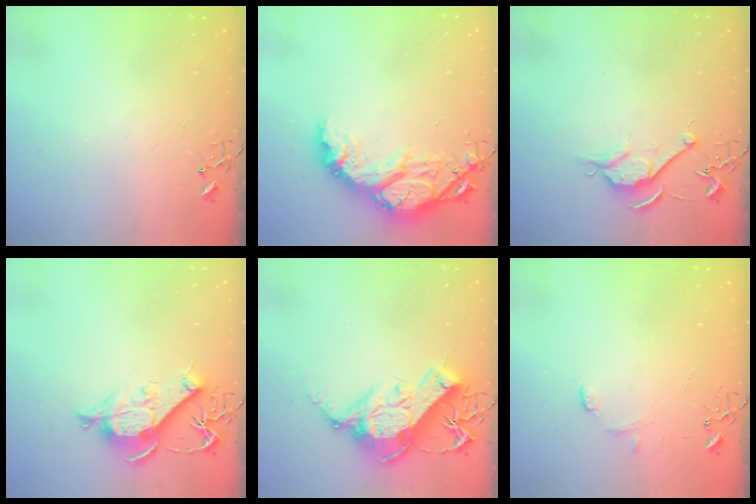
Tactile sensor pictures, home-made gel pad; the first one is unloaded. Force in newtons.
{"total": 17.4, "press": 17.4, "slide": 1.3}
{"total": 8.0, "press": 8.0, "slide": 0.7}
{"total": 10.6, "press": 10.5, "slide": 1.1}
{"total": 16.9, "press": 16.7, "slide": 2.5}
{"total": 6.6, "press": 6.6, "slide": 0.9}